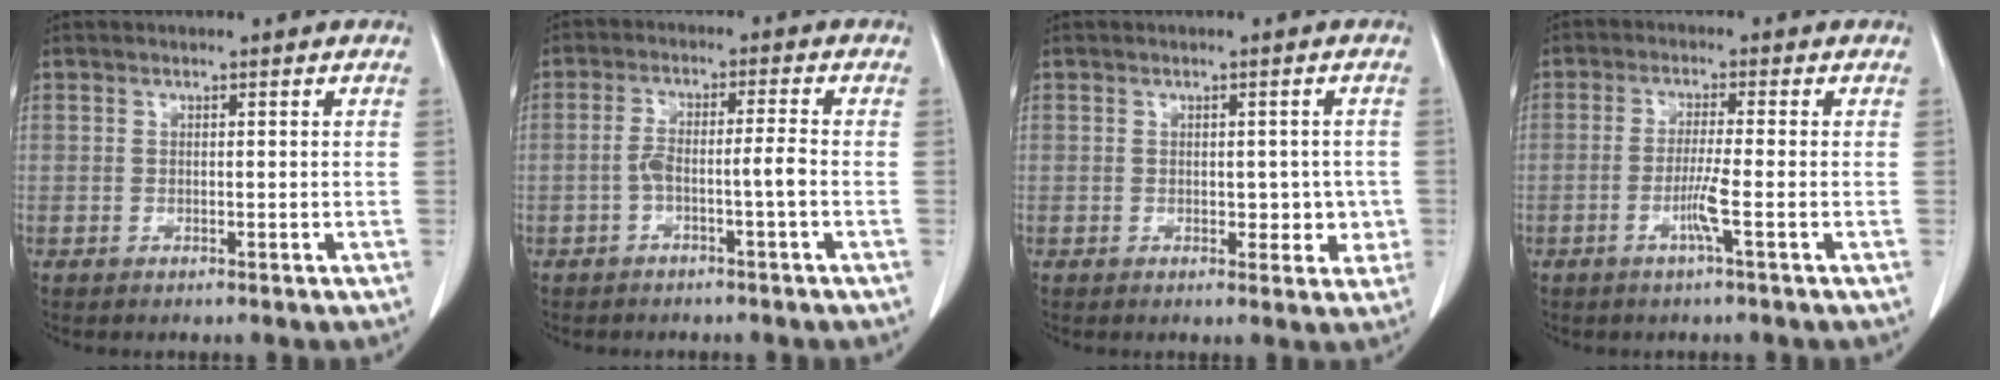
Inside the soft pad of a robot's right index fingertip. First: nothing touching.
{"total": 4.1, "force": [-1.5, -0.1, 3.8], "torque": [-0.075, 0.015, -0.023]}
{"total": 3.7, "force": [-0.2, 2.4, 2.8], "torque": [-0.023, 0.005, 0.003]}
{"total": 3.9, "force": [-1.4, -0.7, 3.6], "torque": [-0.072, -0.007, -0.031]}